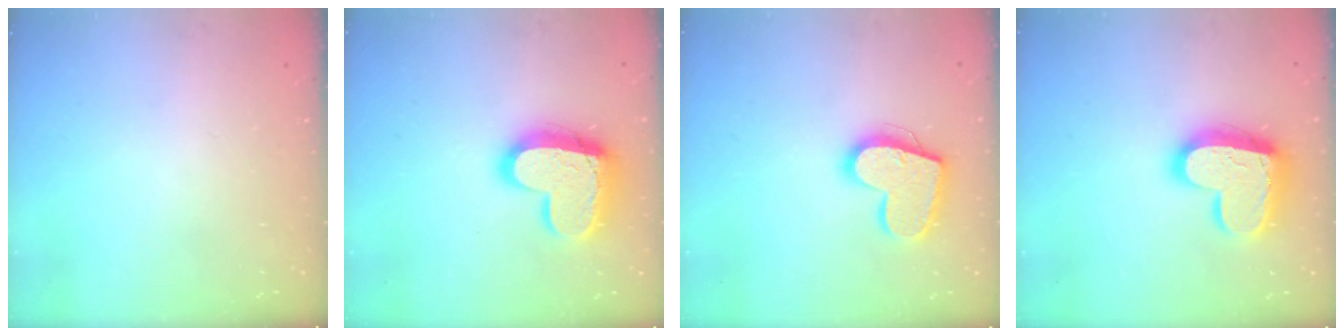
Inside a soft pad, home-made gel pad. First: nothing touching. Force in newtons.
{"total": 17.9, "press": 17.8, "slide": 1.6}
{"total": 16.4, "press": 16.4, "slide": 1.2}
{"total": 17.7, "press": 17.7, "slide": 1.0}